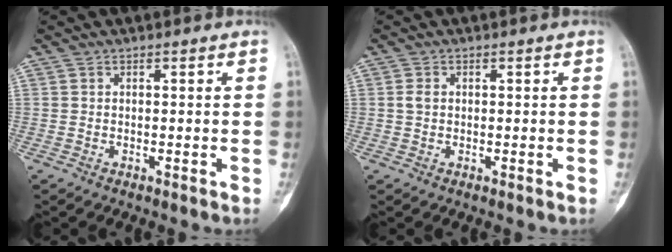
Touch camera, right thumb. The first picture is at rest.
{"total": 1.5, "force": [0.2, 1.2, 1.0], "torque": [-0.018, 0.002, 0.004]}